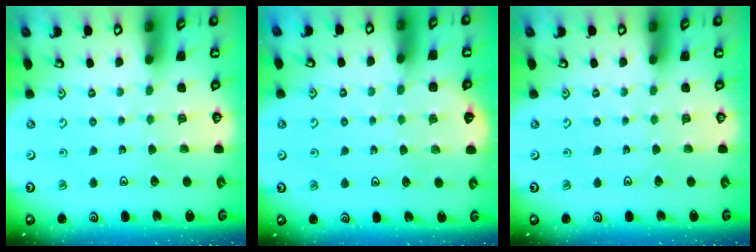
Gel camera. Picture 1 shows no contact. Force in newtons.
{"total": 2.1, "press": 2.1, "slide": 0.2}
{"total": 0.0}